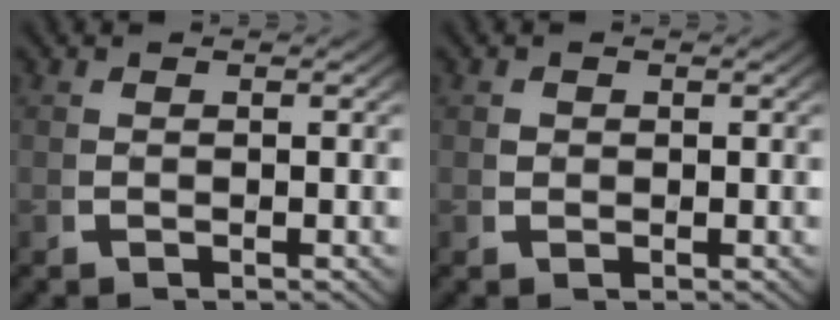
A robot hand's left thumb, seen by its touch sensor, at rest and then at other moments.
{"total": 0.6, "force": [0.3, 0.5, 0.2], "torque": [-0.009, -0.008, 0.008]}